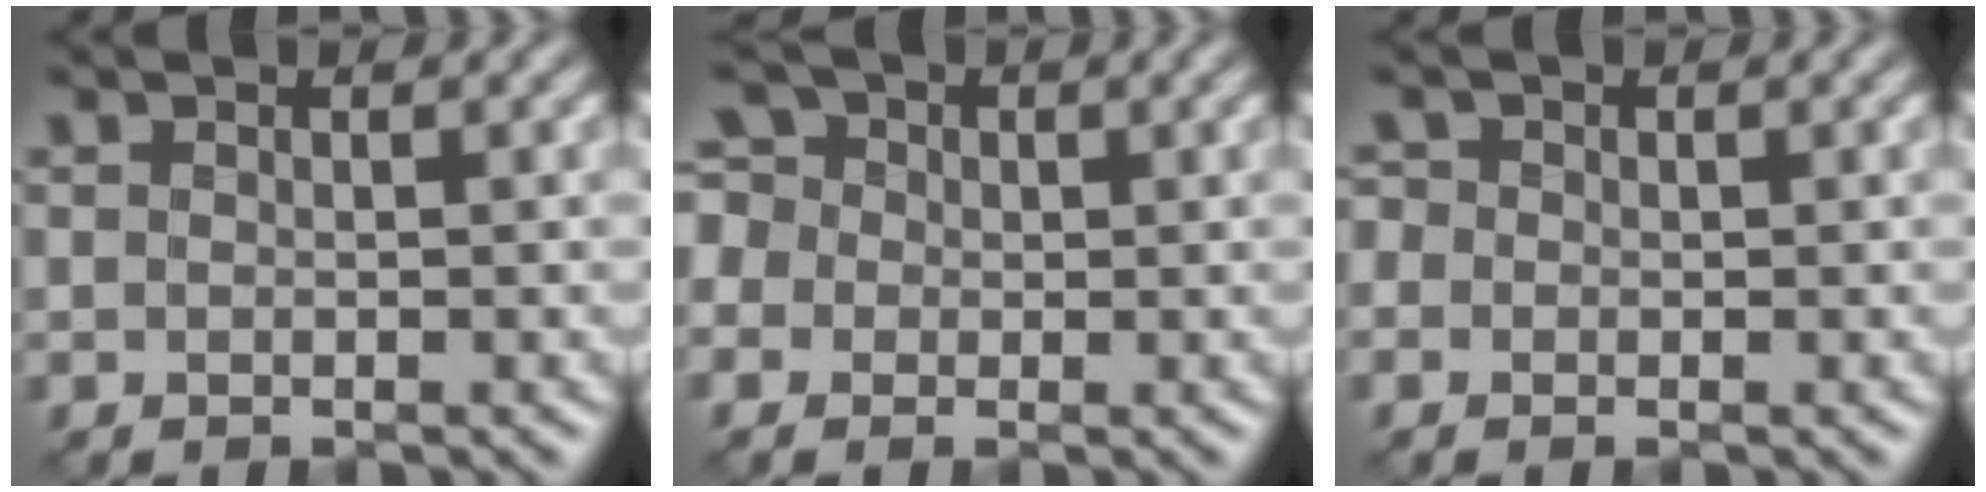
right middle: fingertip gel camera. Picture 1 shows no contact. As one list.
[{"total": 5.5, "force": [0.8, 4.8, 2.5], "torque": [-0.054, 0.034, -0.024]}, {"total": 1.3, "force": [0.0, 1.3, 0.3], "torque": [-0.009, 0.004, -0.011]}]